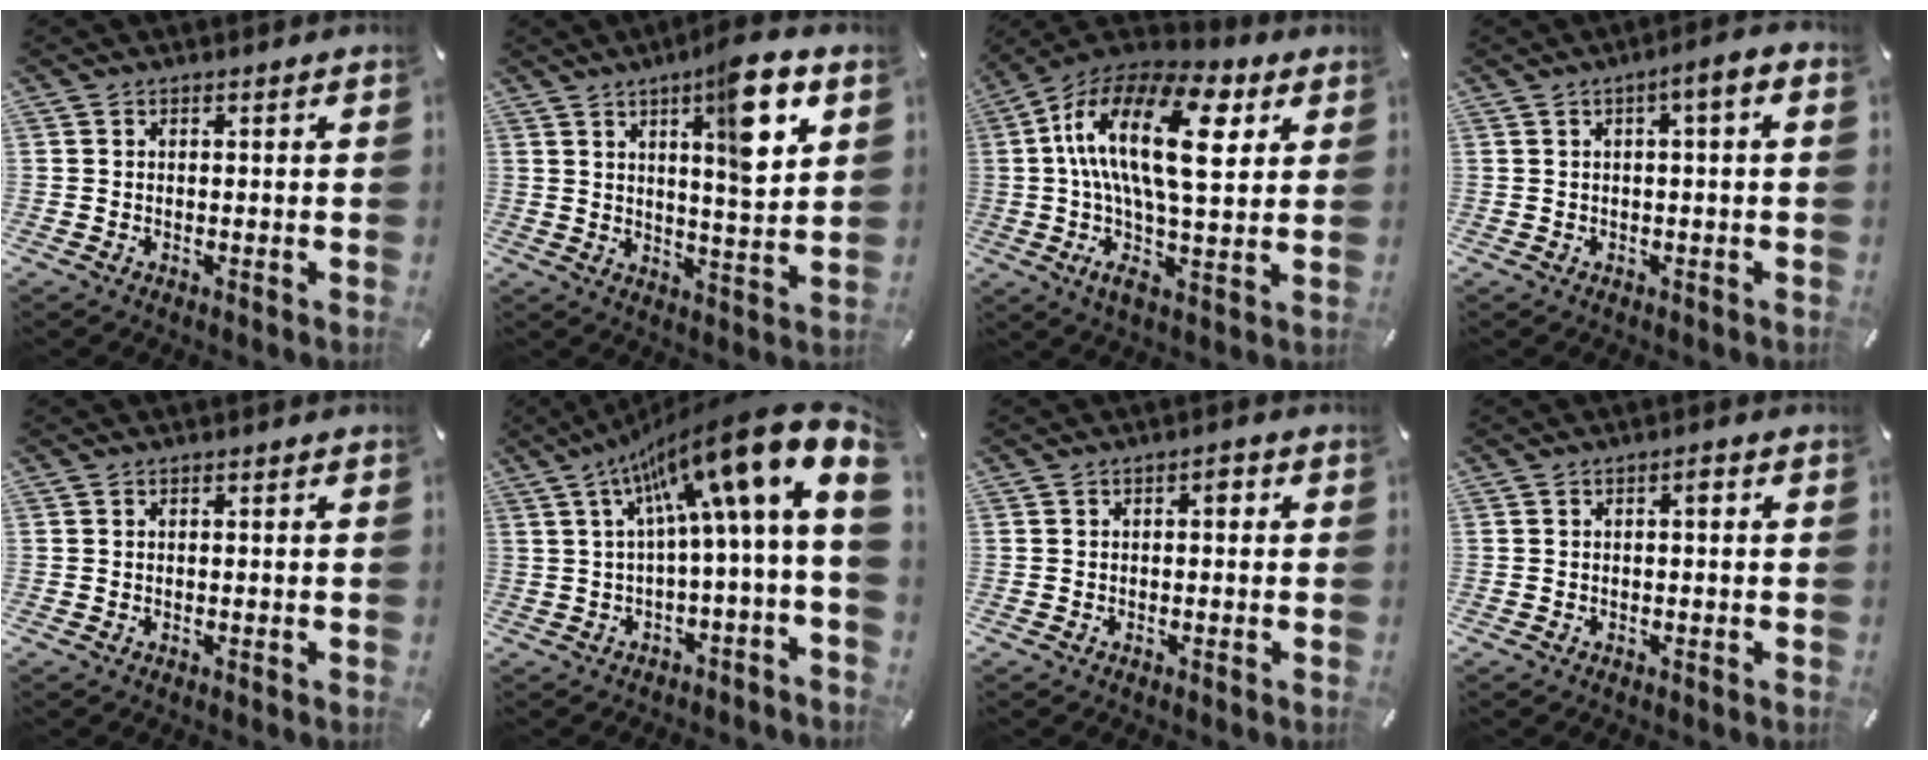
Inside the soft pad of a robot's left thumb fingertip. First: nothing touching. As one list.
[{"total": 12.1, "force": [6.4, 2.2, 10.0], "torque": [-0.140, -0.041, 0.096]}, {"total": 22.7, "force": [5.8, 9.9, 19.6], "torque": [-0.373, -0.021, 0.083]}, {"total": 4.2, "force": [0.5, 0.7, 4.1], "torque": [-0.067, 0.003, 0.004]}, {"total": 0.0}, {"total": 19.0, "force": [8.3, 2.7, 16.9], "torque": [-0.268, -0.071, 0.133]}, {"total": 1.8, "force": [-0.2, 0.9, 1.6], "torque": [-0.033, 0.010, -0.009]}, {"total": 1.4, "force": [-0.1, 0.5, 1.4], "torque": [-0.028, 0.006, -0.004]}]